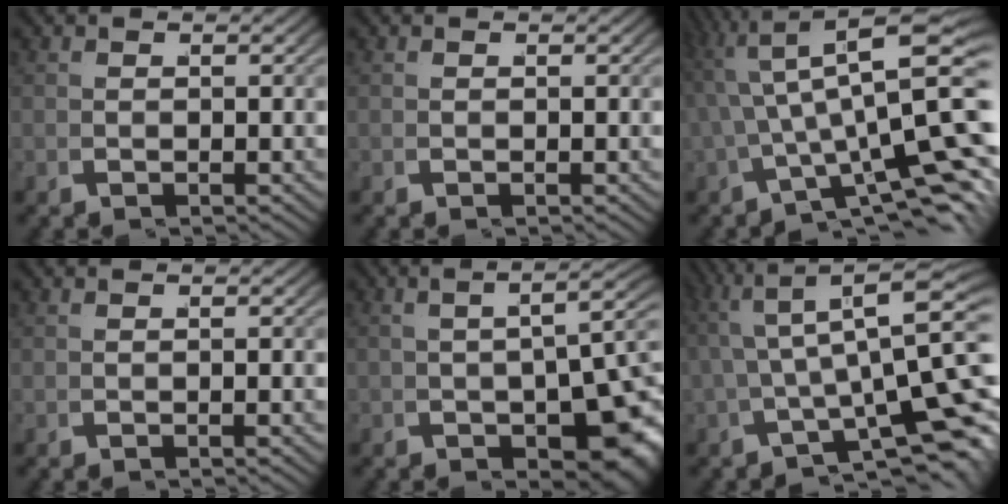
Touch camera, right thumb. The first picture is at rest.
{"total": 0.0}
{"total": 13.1, "force": [1.1, 6.9, 11.0], "torque": [-0.189, -0.034, 0.042]}
{"total": 0.6, "force": [-0.2, -0.1, 0.6], "torque": [-0.010, 0.008, -0.003]}
{"total": 7.9, "force": [-0.8, 3.7, 6.9], "torque": [-0.098, -0.011, 0.003]}
{"total": 10.9, "force": [2.2, 4.6, 9.7], "torque": [-0.153, -0.012, 0.054]}